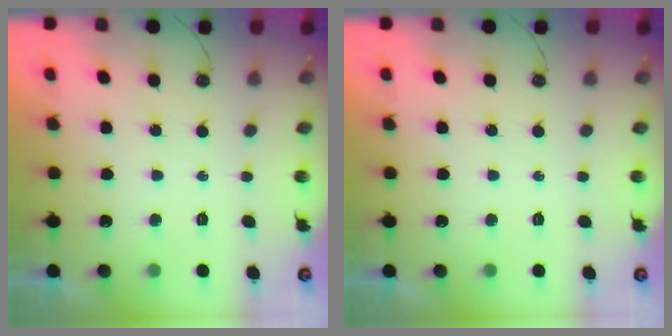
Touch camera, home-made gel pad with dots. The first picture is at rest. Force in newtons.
{"total": 0.0}